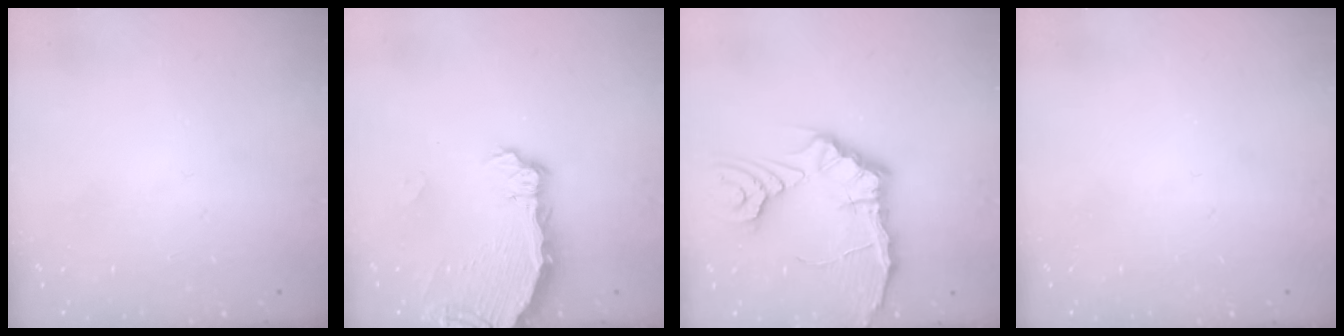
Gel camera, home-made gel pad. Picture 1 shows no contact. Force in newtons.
{"total": 5.8, "press": 5.3, "slide": 2.3}
{"total": 15.9, "press": 15.8, "slide": 2.1}
{"total": 0.0}